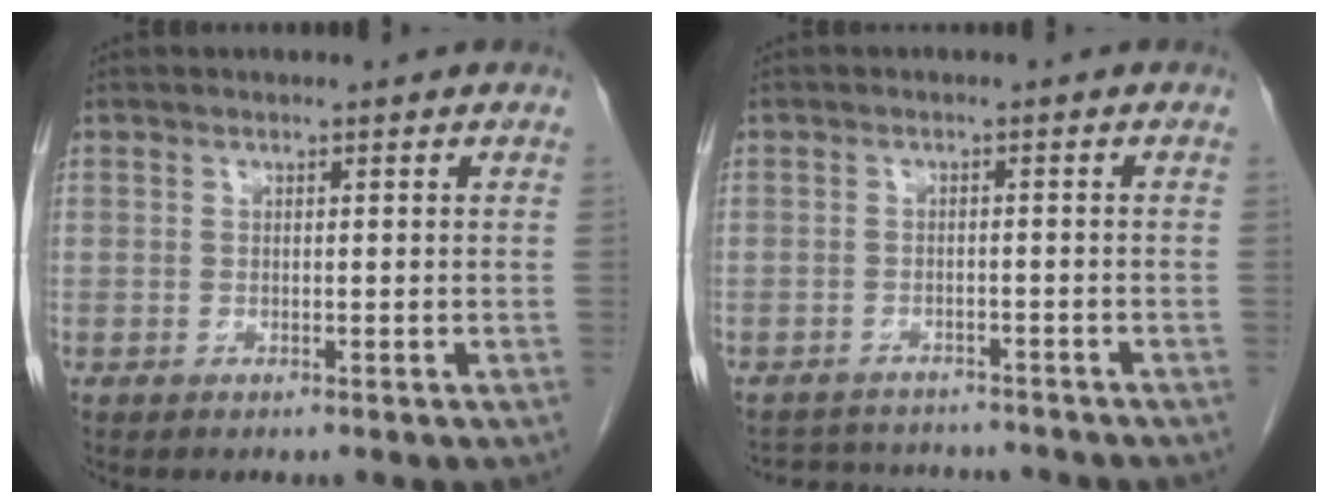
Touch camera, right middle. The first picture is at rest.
{"total": 8.2, "force": [-7.8, 1.8, 1.5], "torque": [-0.026, 0.009, -0.104]}